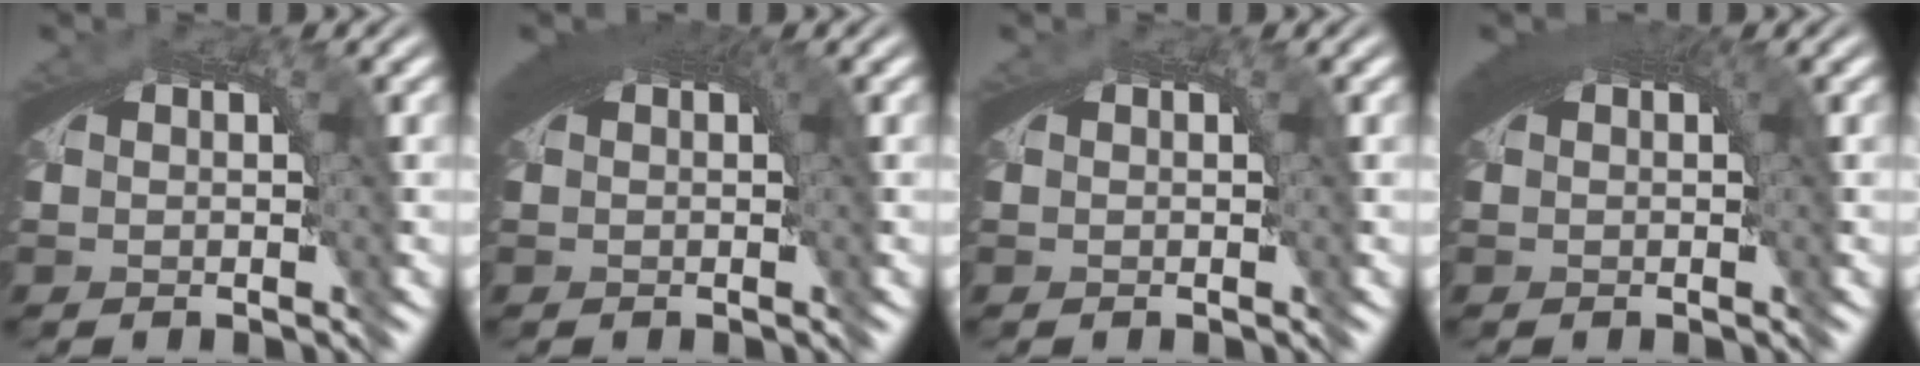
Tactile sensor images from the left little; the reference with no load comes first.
{"total": 4.0, "force": [1.5, 1.2, 3.6], "torque": [-0.044, 0.015, 0.017]}
{"total": 0.0}
{"total": 3.5, "force": [1.3, 1.0, 3.1], "torque": [-0.037, 0.011, 0.017]}